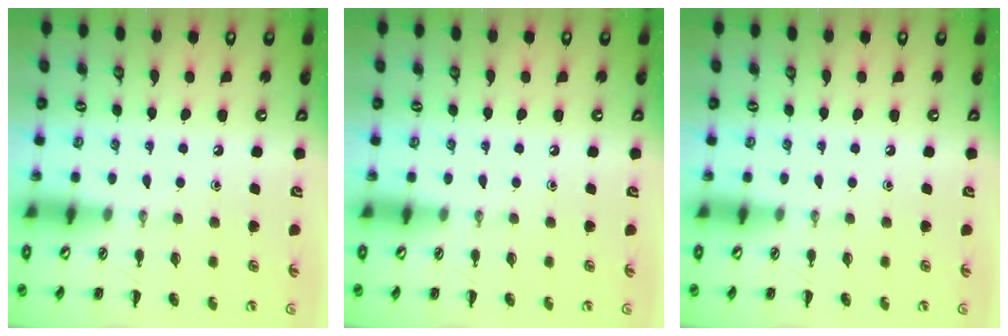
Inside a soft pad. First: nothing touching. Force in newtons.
{"total": 0.0}
{"total": 0.0}